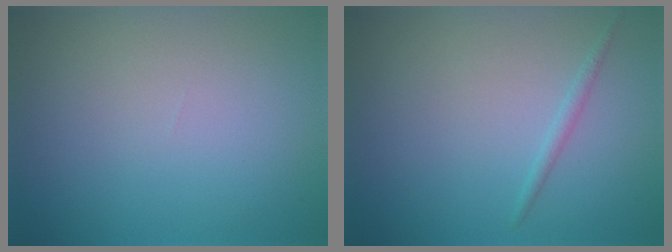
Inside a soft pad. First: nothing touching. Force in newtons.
{"total": 0.9, "press": 0.9, "slide": 0.1}